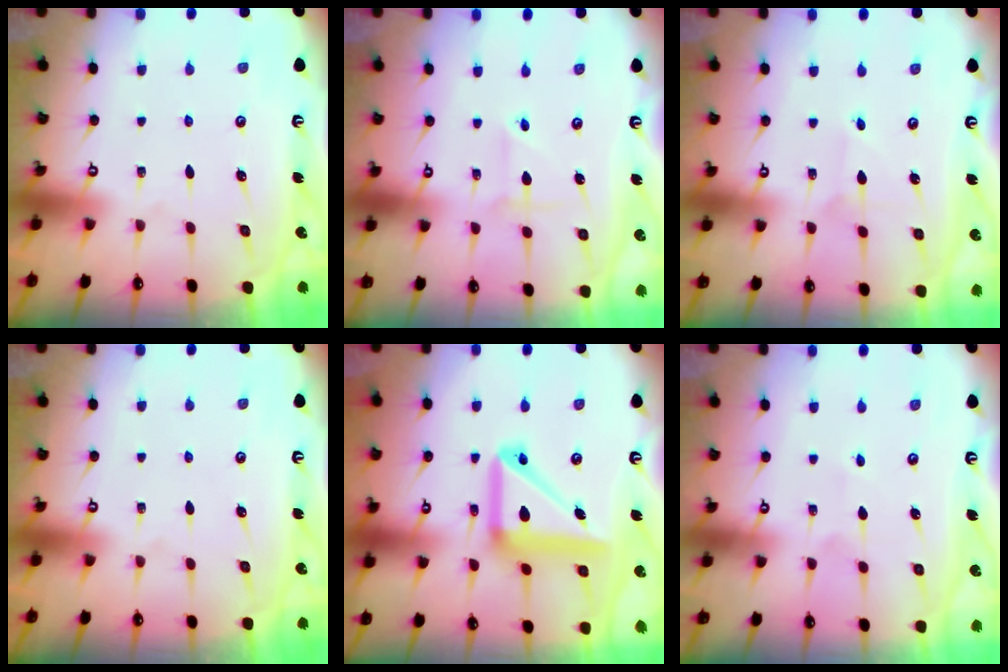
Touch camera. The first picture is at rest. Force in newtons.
{"total": 2.3, "press": 2.3, "slide": 0.2}
{"total": 2.7, "press": 2.7, "slide": 0.2}
{"total": 0.0}
{"total": 16.4, "press": 16.3, "slide": 2.0}
{"total": 2.2, "press": 2.0, "slide": 0.8}